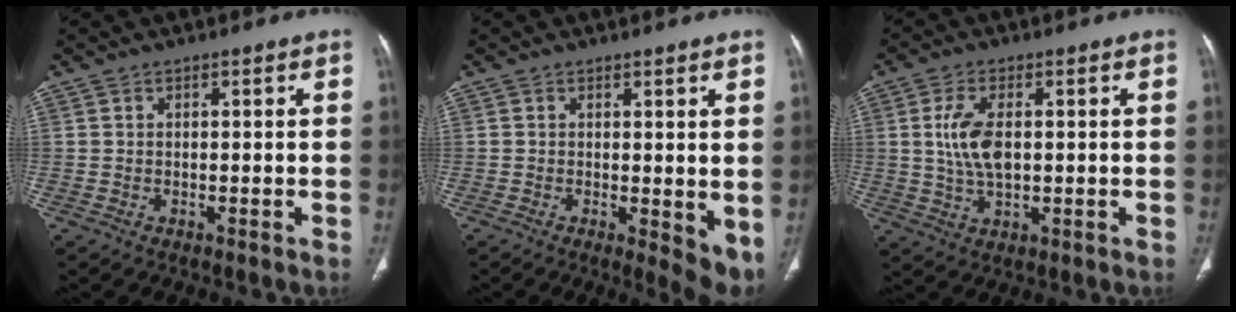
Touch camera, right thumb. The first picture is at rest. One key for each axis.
{"total": 5.9, "fx": 0.0, "fy": 2.3, "fz": 5.4, "tx": -0.068, "ty": -0.016, "tz": 0.004}
{"total": 7.7, "fx": 0.8, "fy": 4.0, "fz": 6.5, "tx": -0.132, "ty": -0.002, "tz": 0.017}